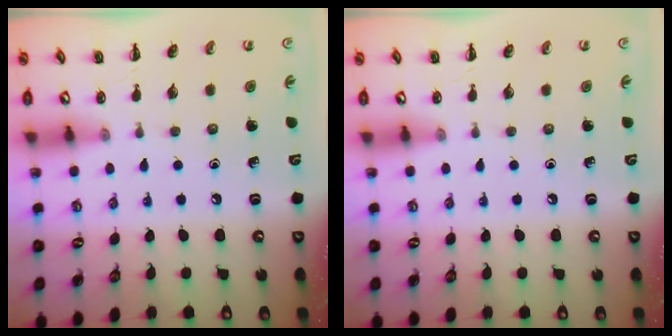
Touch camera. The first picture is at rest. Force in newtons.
{"total": 0.0}